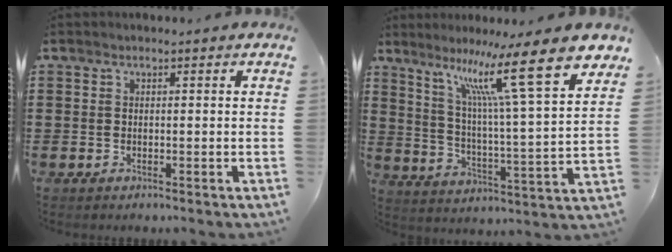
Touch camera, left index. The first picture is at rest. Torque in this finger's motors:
{"motor_torque": [1.15, -0.98, 0.54, 0.18]}